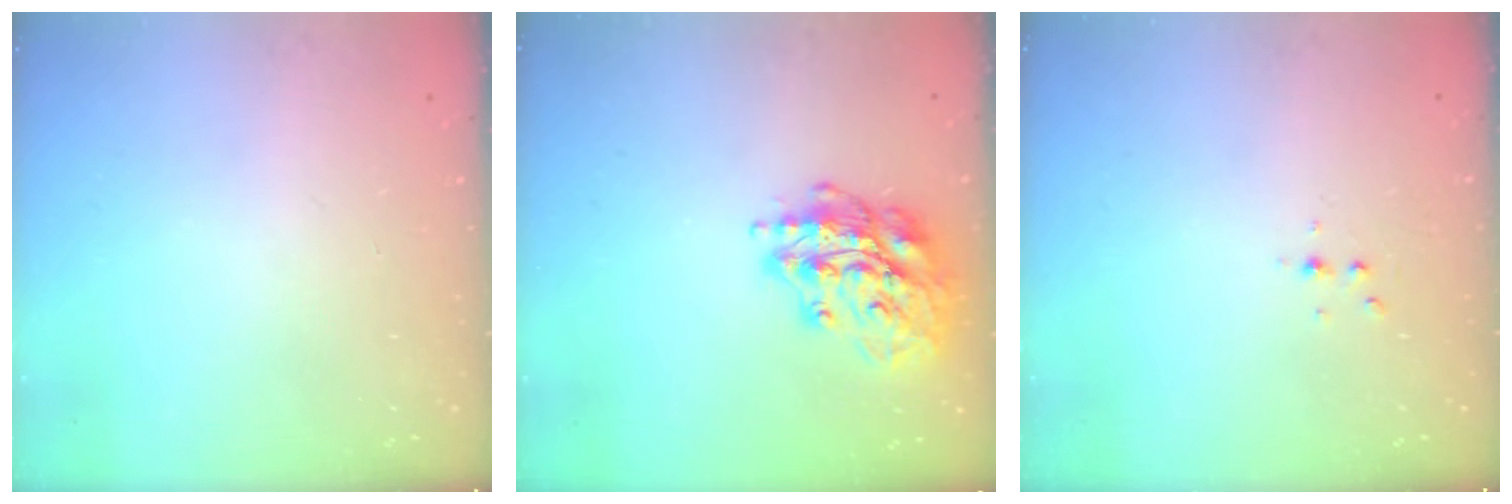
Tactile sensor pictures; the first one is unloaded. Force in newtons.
{"total": 16.4, "press": 16.4, "slide": 0.6}
{"total": 4.0, "press": 3.6, "slide": 1.8}